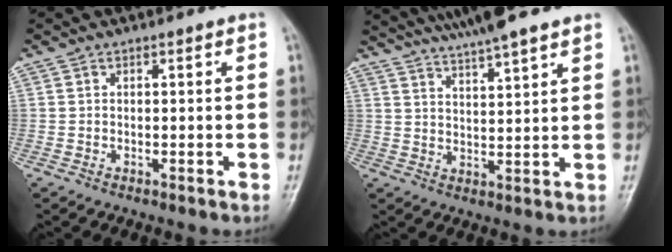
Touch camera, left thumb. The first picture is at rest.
{"total": 10.9, "force": [9.4, 0.3, 5.4], "torque": [-0.079, -0.022, 0.151]}